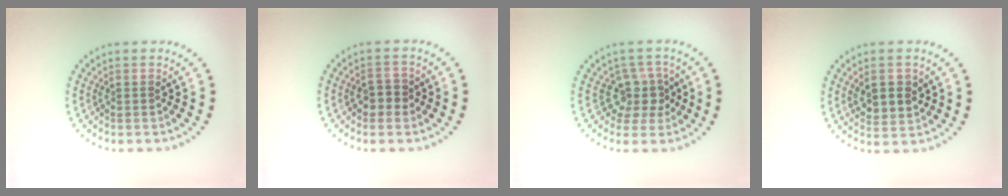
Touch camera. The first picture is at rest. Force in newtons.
{"total": 1.9, "press": 1.8, "slide": 0.4}
{"total": 2.9, "press": 2.3, "slide": 1.7}
{"total": 3.0, "press": 2.9, "slide": 0.6}